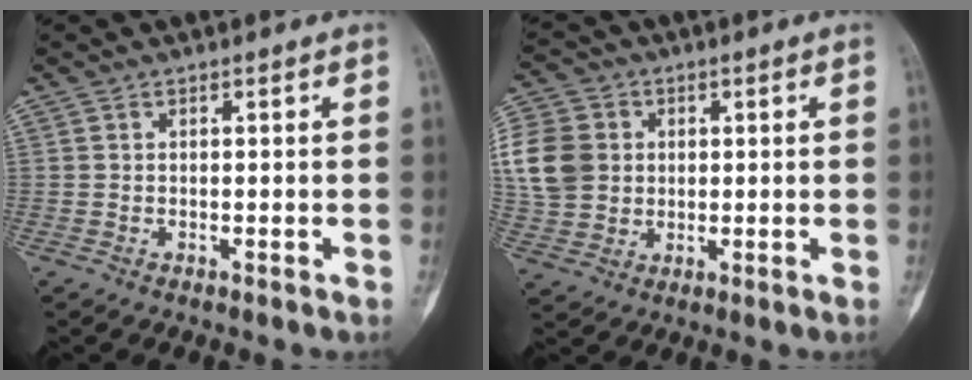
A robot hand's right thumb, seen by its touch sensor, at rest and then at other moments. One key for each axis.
{"total": 15.4, "fx": 2.3, "fy": 13.1, "fz": 7.7, "tx": -0.173, "ty": 0.017, "tz": 0.049}